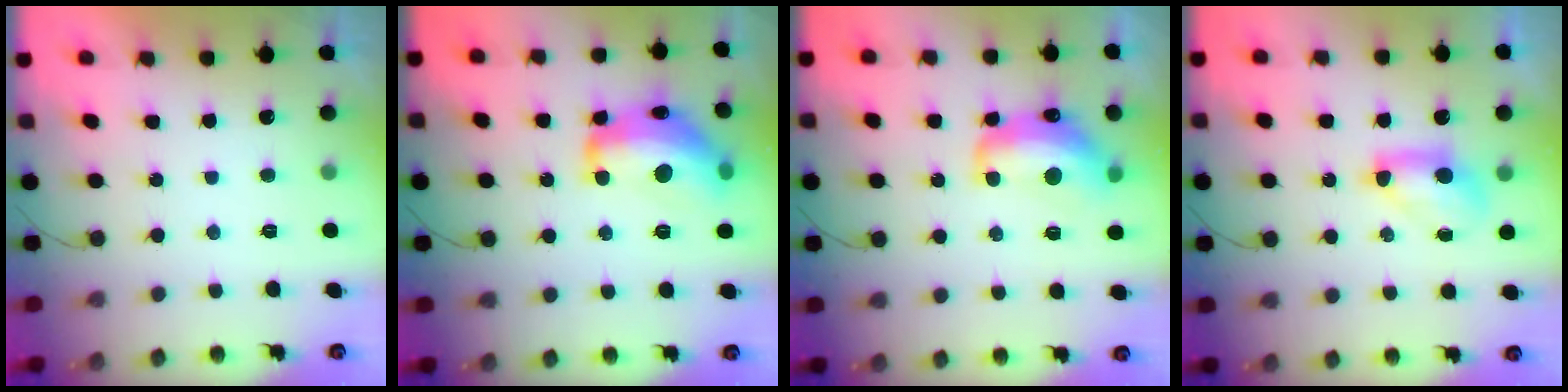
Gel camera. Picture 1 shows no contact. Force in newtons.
{"total": 18.4, "press": 18.3, "slide": 1.2}
{"total": 13.9, "press": 13.9, "slide": 0.9}
{"total": 7.5, "press": 7.4, "slide": 1.1}